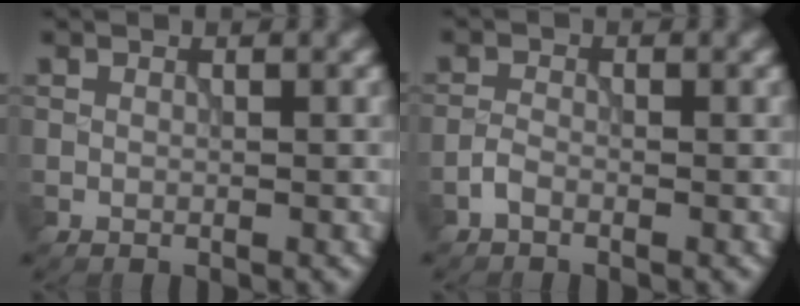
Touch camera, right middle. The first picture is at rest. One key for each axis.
{"total": 1.0, "fx": -0.7, "fy": 0.4, "fz": 0.6, "tx": -0.014, "ty": 0.003, "tz": -0.020}